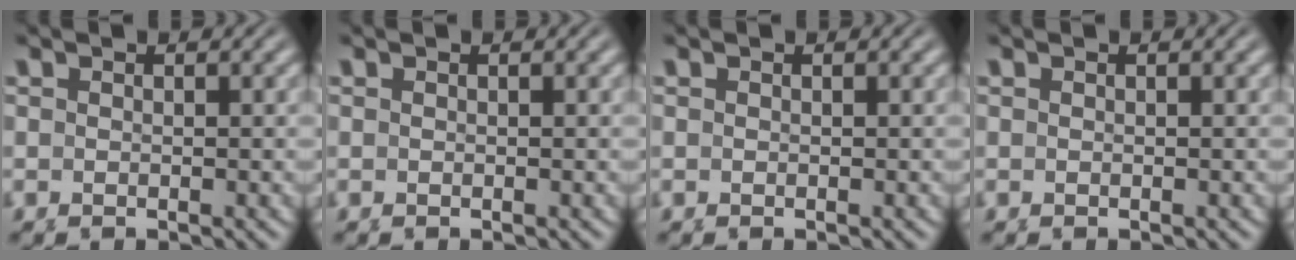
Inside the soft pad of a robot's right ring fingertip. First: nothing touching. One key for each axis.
{"total": 0.0}
{"total": 0.0}
{"total": 0.0}